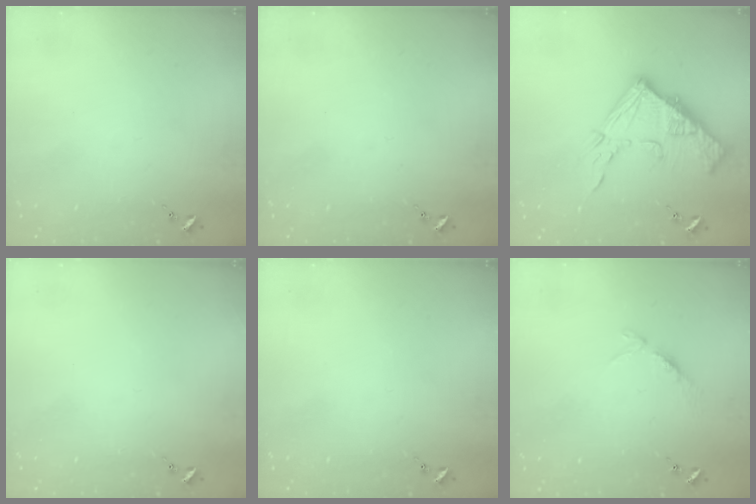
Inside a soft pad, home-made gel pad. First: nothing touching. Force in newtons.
{"total": 0.0}
{"total": 16.7, "press": 16.6, "slide": 1.8}
{"total": 0.0}
{"total": 0.0}
{"total": 5.9, "press": 5.9, "slide": 0.5}